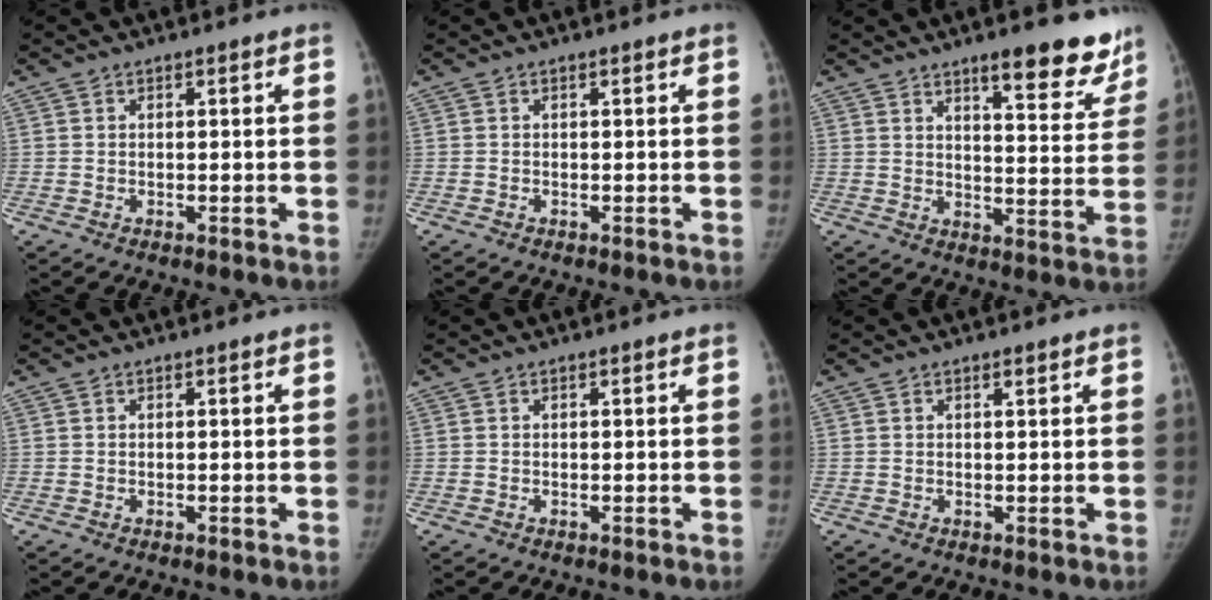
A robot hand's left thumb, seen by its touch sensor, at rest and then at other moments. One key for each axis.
{"total": 0.0}
{"total": 13.0, "fx": 9.5, "fy": 3.7, "fz": 8.0, "tx": -0.056, "ty": -0.059, "tz": 0.125}
{"total": 0.0}
{"total": 0.0}
{"total": 0.6, "fx": 0.5, "fy": 0.2, "fz": 0.4, "tx": -0.006, "ty": -0.002, "tz": 0.007}